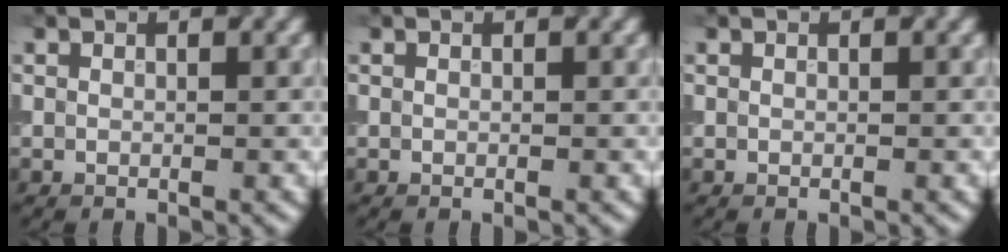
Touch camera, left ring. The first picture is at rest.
{"total": 0.0}
{"total": 0.0}